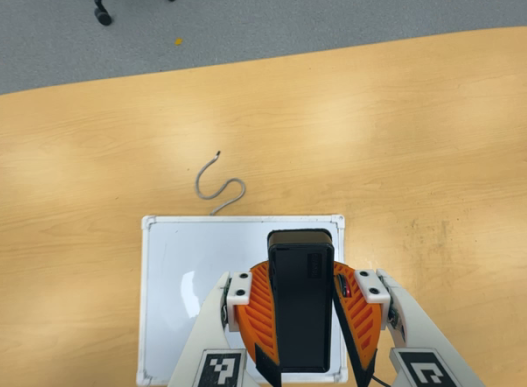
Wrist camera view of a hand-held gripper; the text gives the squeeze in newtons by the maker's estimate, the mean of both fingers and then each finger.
{"total": 10.6, "left": 9.7, "right": 11.5}